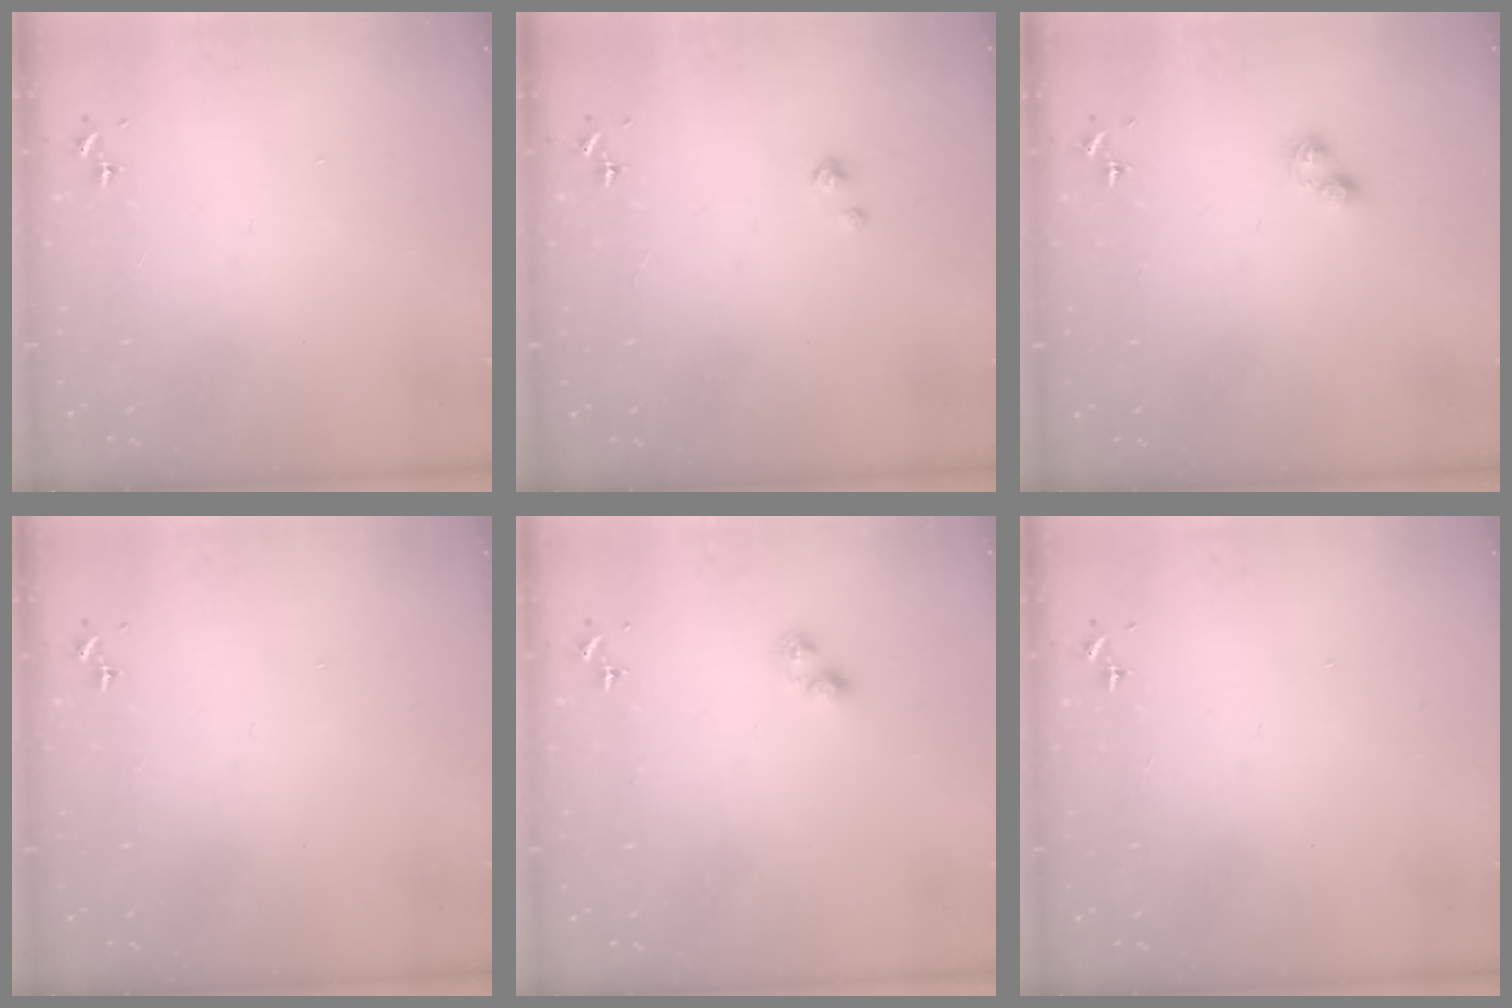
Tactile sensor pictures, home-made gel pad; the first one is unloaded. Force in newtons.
{"total": 1.9, "press": 1.9, "slide": 0.2}
{"total": 3.7, "press": 3.7, "slide": 0.6}
{"total": 0.0}
{"total": 3.3, "press": 3.3, "slide": 0.5}
{"total": 0.0}